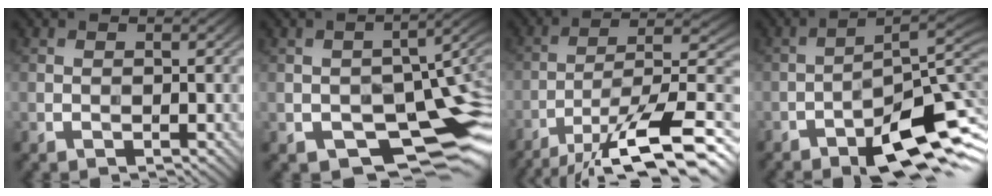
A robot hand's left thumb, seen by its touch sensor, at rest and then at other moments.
{"total": 13.2, "force": [-4.5, 7.5, 9.9], "torque": [-0.138, -0.020, -0.061]}
{"total": 15.7, "force": [-10.1, 3.6, 11.5], "torque": [-0.207, 0.001, -0.171]}
{"total": 11.7, "force": [-6.7, 2.8, 9.2], "torque": [-0.148, -0.003, -0.103]}